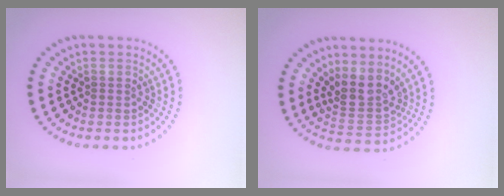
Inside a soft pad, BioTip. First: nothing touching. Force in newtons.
{"total": 3.1, "press": 2.4, "slide": 2.0}